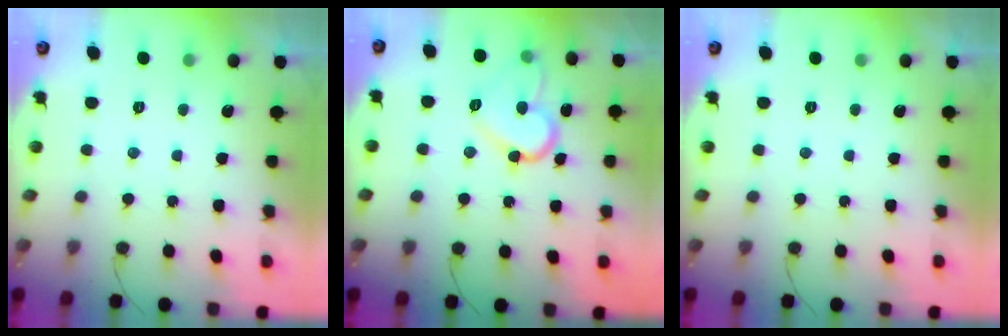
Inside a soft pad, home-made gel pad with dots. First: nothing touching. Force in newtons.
{"total": 12.4, "press": 12.4, "slide": 0.8}
{"total": 0.0}